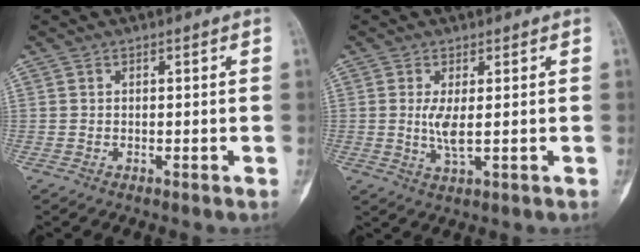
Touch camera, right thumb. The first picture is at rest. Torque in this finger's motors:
{"motor_torque": [3.60, 1.14, 0.37, -0.22, 0.01]}